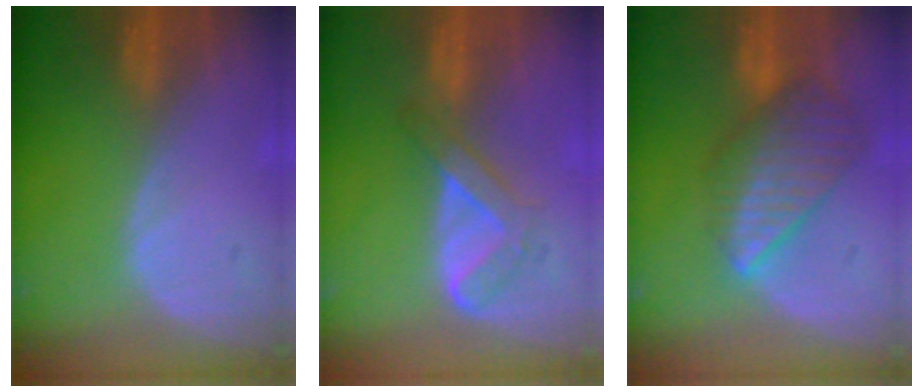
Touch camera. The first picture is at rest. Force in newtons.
{"total": 4.5, "press": 4.4, "slide": 1.0}
{"total": 8.4, "press": 7.5, "slide": 3.9}